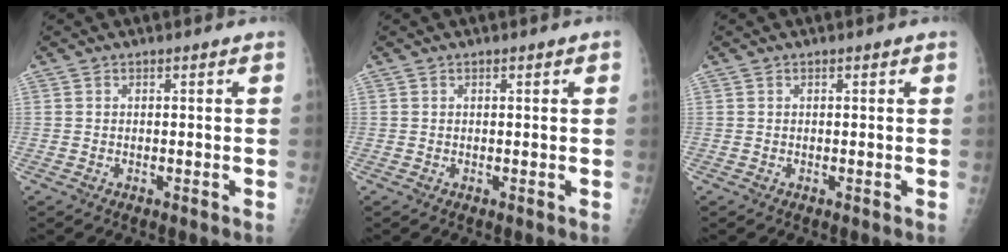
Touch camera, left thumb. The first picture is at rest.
{"total": 0.9, "force": [0.4, 0.1, 0.8], "torque": [-0.016, 0.001, 0.005]}
{"total": 0.0}